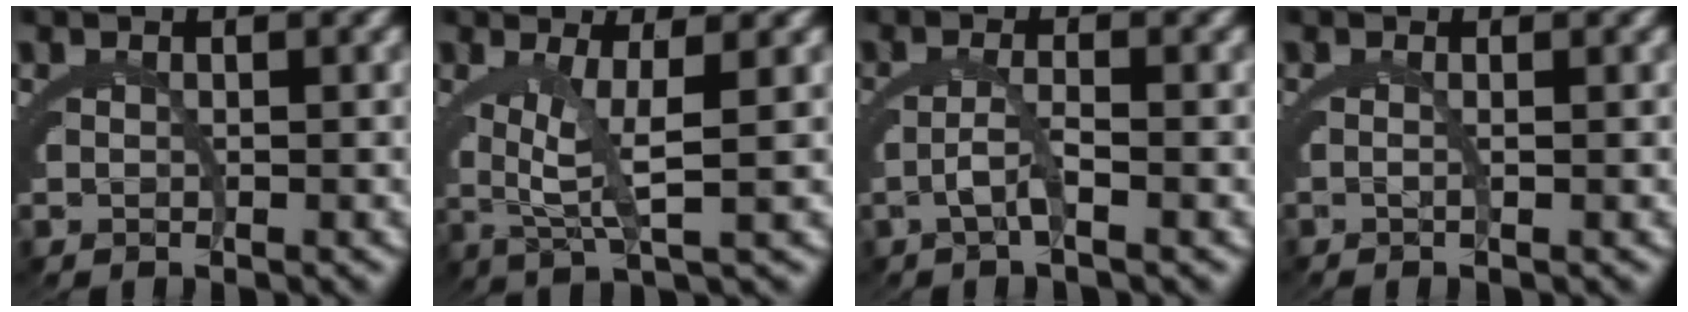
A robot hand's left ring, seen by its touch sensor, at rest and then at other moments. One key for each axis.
{"total": 3.6, "fx": 0.6, "fy": -0.3, "fz": 3.6, "tx": -0.052, "ty": 0.001, "tz": 0.012}
{"total": 2.1, "fx": -1.1, "fy": -1.6, "fz": 0.6, "tx": 0.004, "ty": 0.009, "tz": -0.026}
{"total": 1.5, "fx": -0.2, "fy": -1.4, "fz": -0.4, "tx": 0.023, "ty": 0.009, "tz": -0.006}